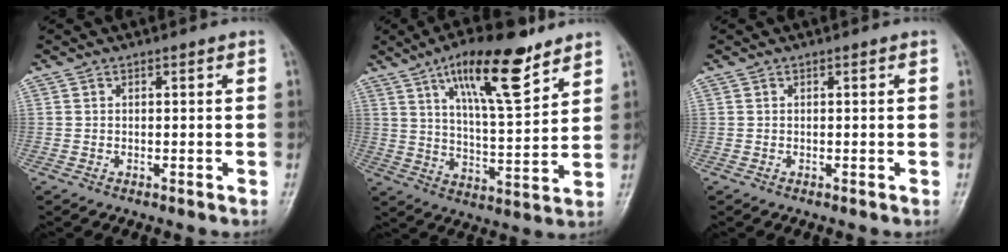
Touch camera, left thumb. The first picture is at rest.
{"total": 16.2, "force": [9.9, 4.8, 11.9], "torque": [-0.173, -0.049, 0.168]}
{"total": 0.0}